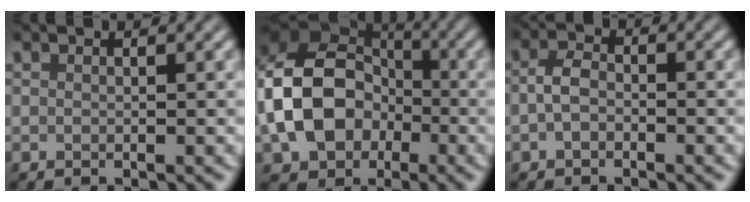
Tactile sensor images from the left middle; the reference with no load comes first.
{"total": 12.1, "force": [-2.3, 9.3, 7.4], "torque": [-0.148, -0.011, -0.054]}
{"total": 1.9, "force": [-0.7, 1.1, 1.4], "torque": [-0.027, 0.006, -0.021]}